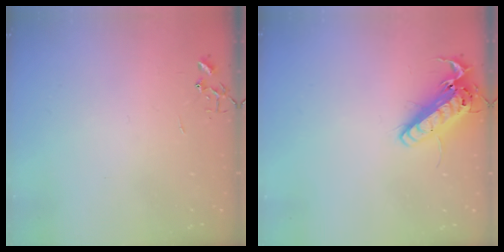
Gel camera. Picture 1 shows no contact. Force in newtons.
{"total": 16.4, "press": 16.2, "slide": 2.7}